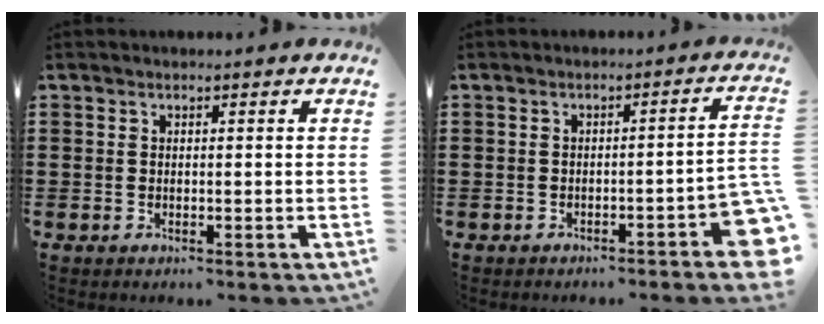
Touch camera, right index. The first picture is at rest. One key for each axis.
{"total": 4.0, "fx": -2.5, "fy": 0.6, "fz": 3.1, "tx": -0.048, "ty": -0.004, "tz": -0.043}